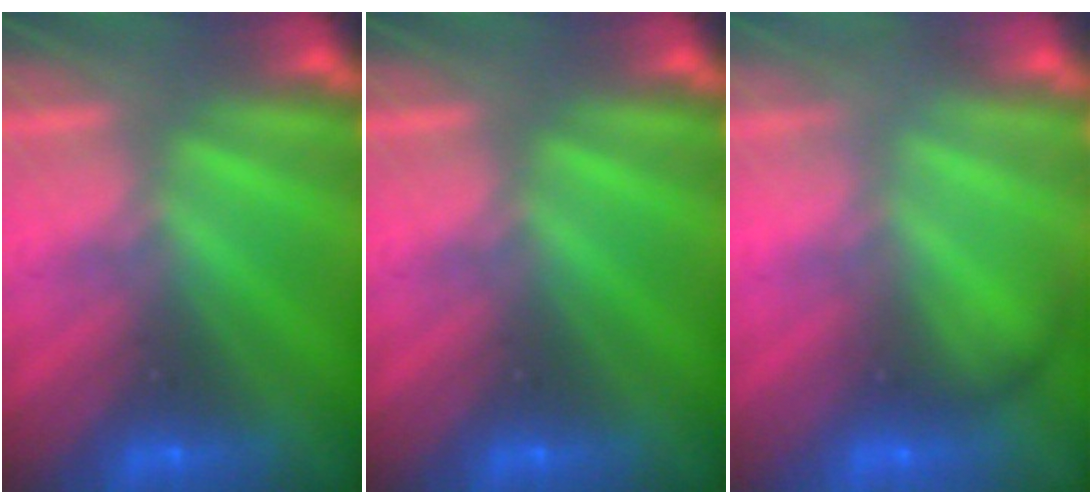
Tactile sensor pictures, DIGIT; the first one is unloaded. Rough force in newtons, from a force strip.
{"total": 0.0}
{"total": 2.0}